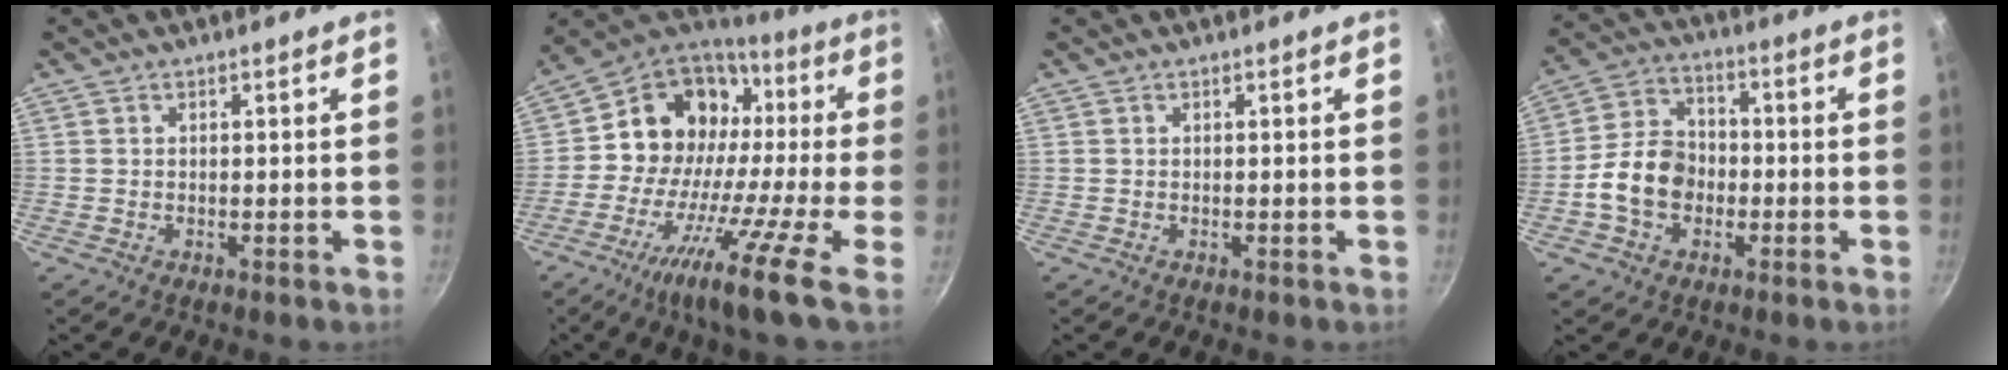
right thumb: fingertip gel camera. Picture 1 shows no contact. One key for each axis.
{"total": 20.4, "fx": -3.3, "fy": 10.6, "fz": 17.1, "tx": -0.270, "ty": 0.052, "tz": -0.081}
{"total": 0.0}
{"total": 10.7, "fx": -2.5, "fy": 8.1, "fz": 6.5, "tx": -0.091, "ty": 0.031, "tz": -0.057}